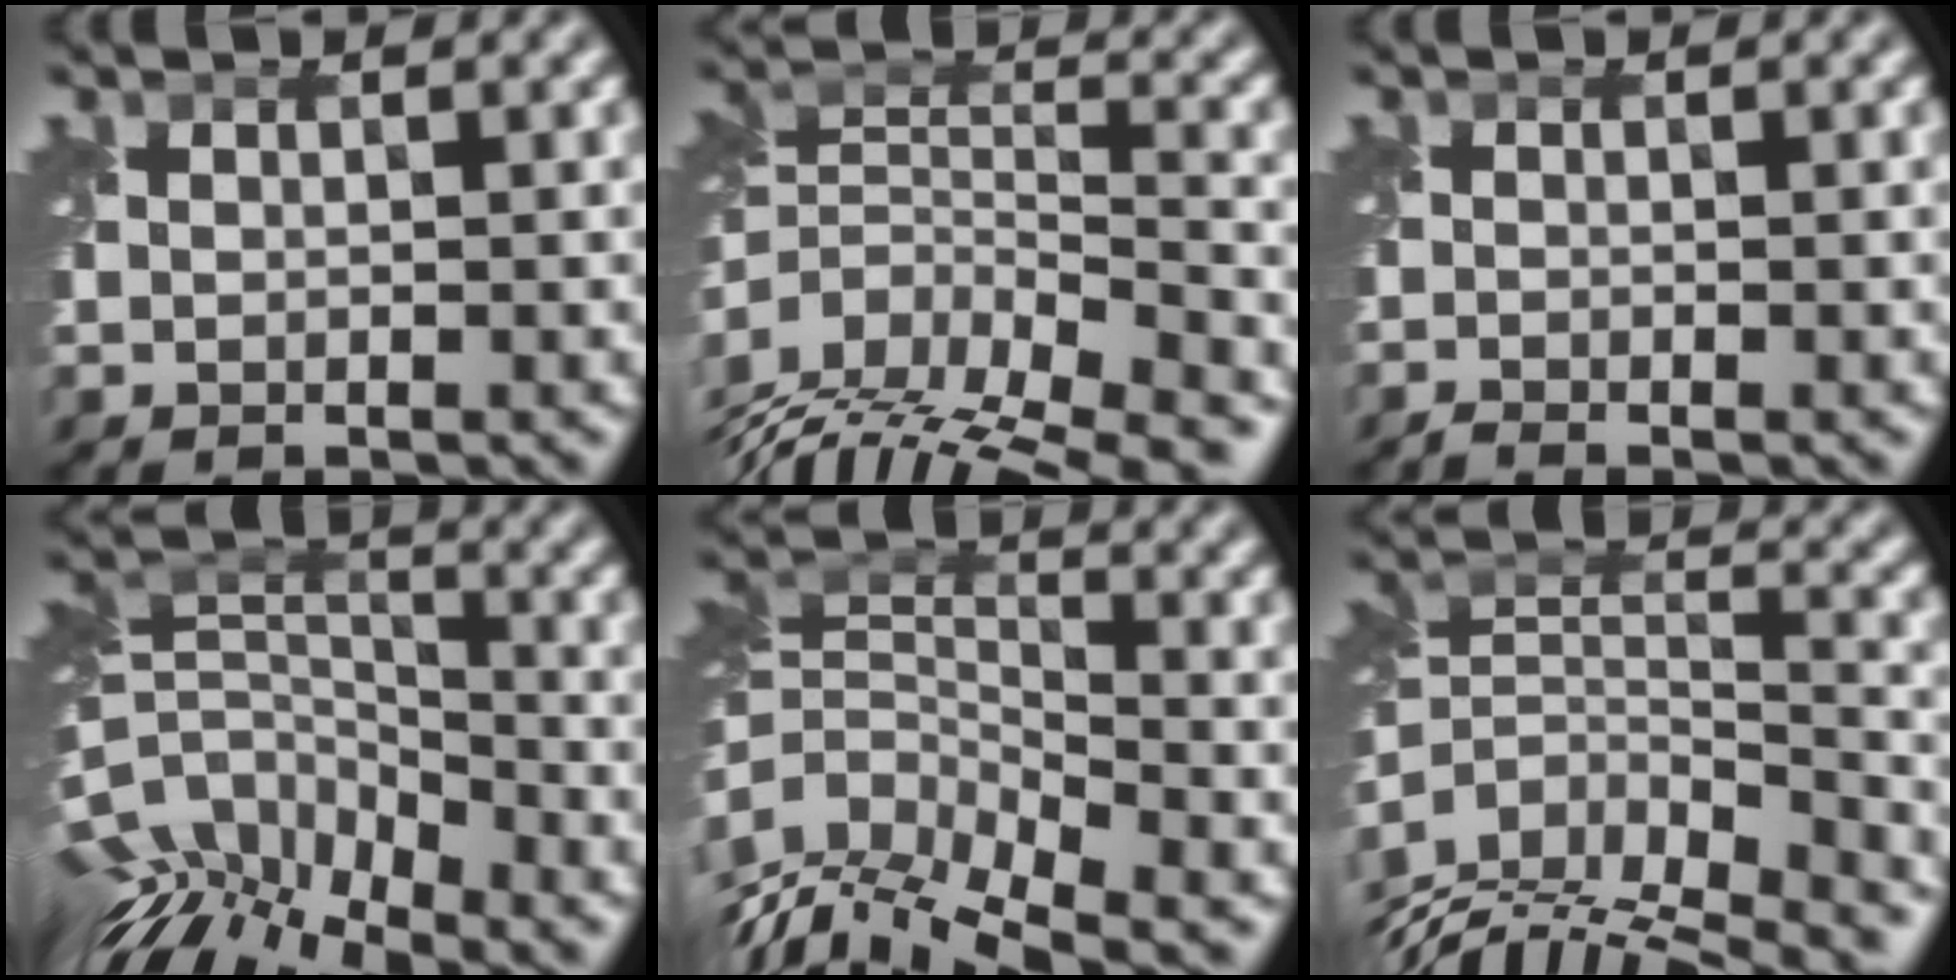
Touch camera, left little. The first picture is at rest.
{"total": 12.9, "force": [-8.6, 5.8, 7.6], "torque": [-0.140, 0.007, -0.100]}
{"total": 0.9, "force": [-0.9, 0.0, 0.3], "torque": [-0.006, -0.010, -0.024]}
{"total": 9.7, "force": [-6.9, 4.3, 5.2], "torque": [-0.105, 0.008, -0.125]}
{"total": 10.2, "force": [-5.0, 5.2, 7.2], "torque": [-0.147, -0.008, -0.098]}
{"total": 12.9, "force": [-9.2, 6.4, 6.3], "torque": [-0.122, 0.009, -0.116]}